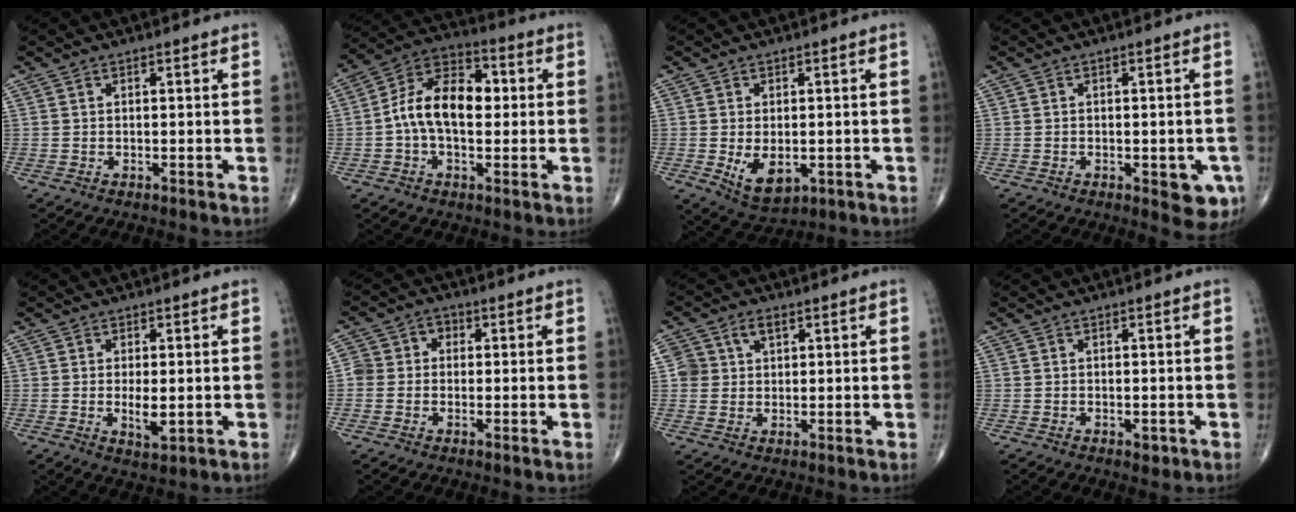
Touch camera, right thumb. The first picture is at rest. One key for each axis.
{"total": 13.1, "fx": 0.2, "fy": 7.9, "fz": 10.5, "tx": -0.171, "ty": 0.034, "tz": -0.008}
{"total": 7.0, "fx": -1.4, "fy": 4.2, "fz": 5.4, "tx": -0.077, "ty": -0.013, "tz": -0.009}
{"total": 5.9, "fx": -2.0, "fy": 2.6, "fz": 4.9, "tx": -0.039, "ty": 0.000, "tz": -0.019}
{"total": 3.8, "fx": -0.3, "fy": 1.5, "fz": 3.5, "tx": -0.060, "ty": -0.010, "tz": -0.002}
{"total": 4.5, "fx": -0.2, "fy": 4.1, "fz": 1.7, "tx": -0.009, "ty": 0.022, "tz": -0.010}
{"total": 4.4, "fx": 1.8, "fy": 3.4, "fz": 2.2, "tx": -0.023, "ty": -0.001, "tz": 0.034}
{"total": 1.3, "fx": -0.5, "fy": 0.7, "fz": 0.9, "tx": -0.010, "ty": -0.001, "tz": -0.005}